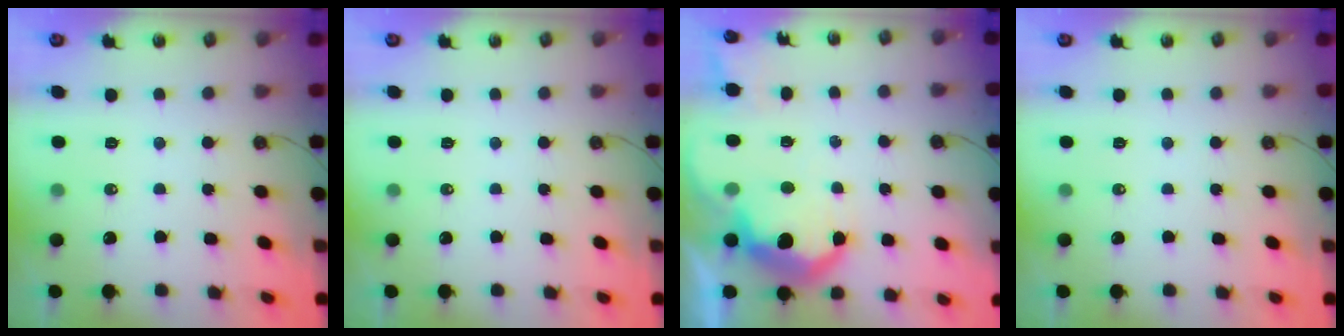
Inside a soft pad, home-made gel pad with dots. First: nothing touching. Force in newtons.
{"total": 0.0}
{"total": 13.9, "press": 13.9, "slide": 1.0}
{"total": 0.0}